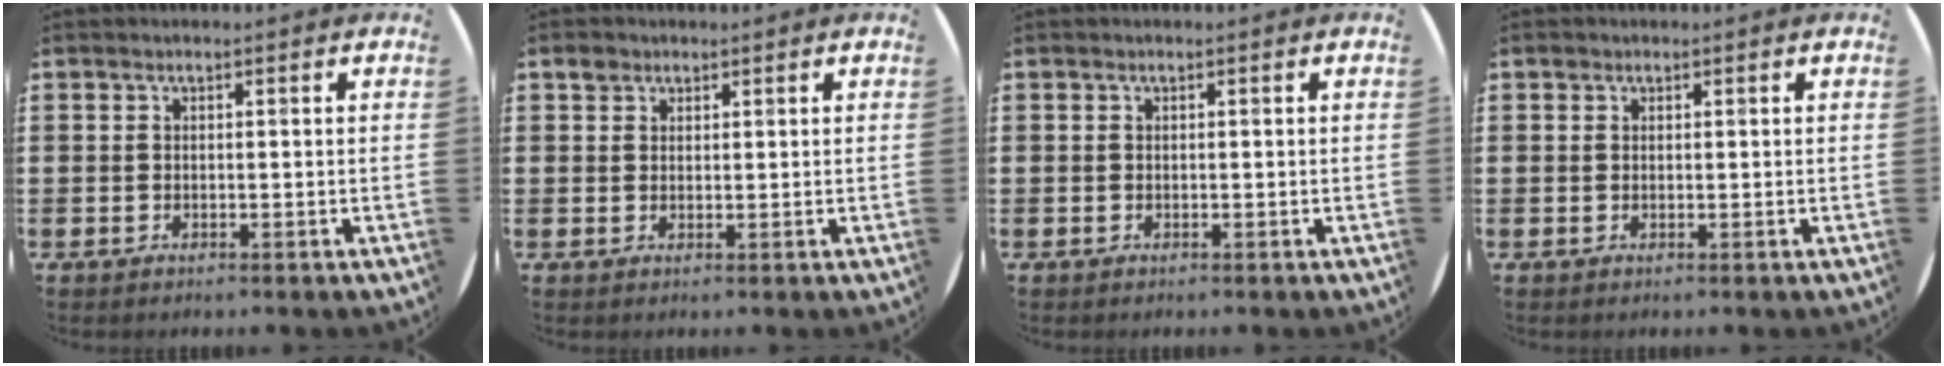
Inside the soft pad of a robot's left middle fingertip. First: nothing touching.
{"total": 1.8, "force": [1.3, 1.1, 0.3], "torque": [0.001, 0.003, 0.024]}
{"total": 0.0}
{"total": 0.5, "force": [0.4, 0.4, 0.0], "torque": [0.009, 0.001, 0.005]}